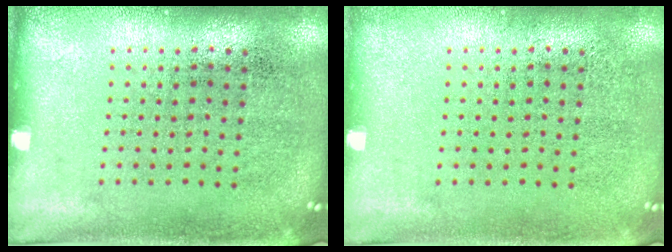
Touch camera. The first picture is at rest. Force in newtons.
{"total": 0.0}